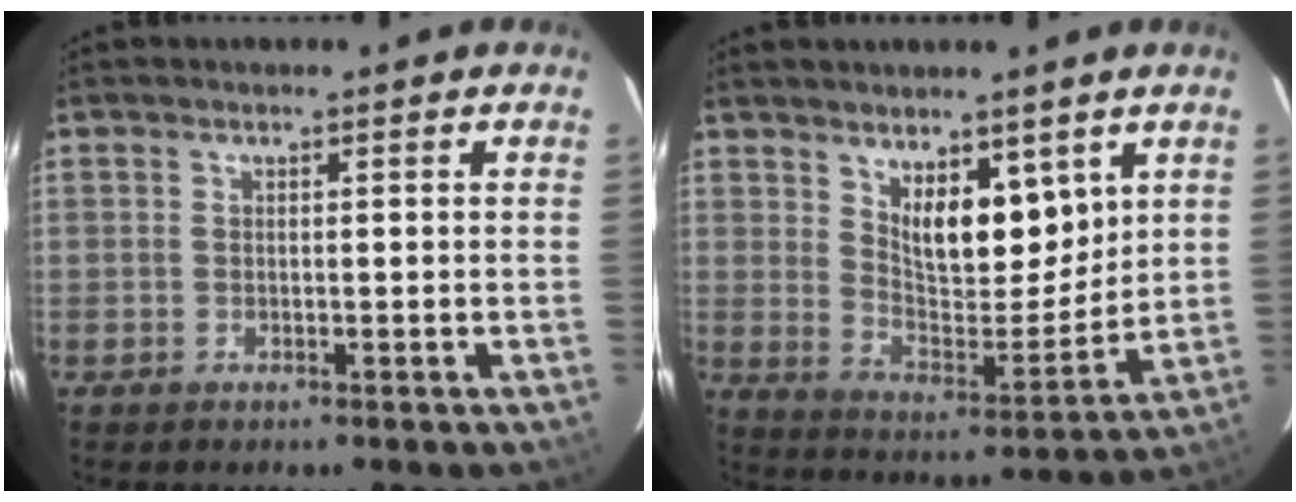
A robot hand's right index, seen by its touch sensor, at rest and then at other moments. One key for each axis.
{"total": 11.3, "fx": 6.0, "fy": 5.3, "fz": 8.0, "tx": -0.115, "ty": -0.011, "tz": 0.112}